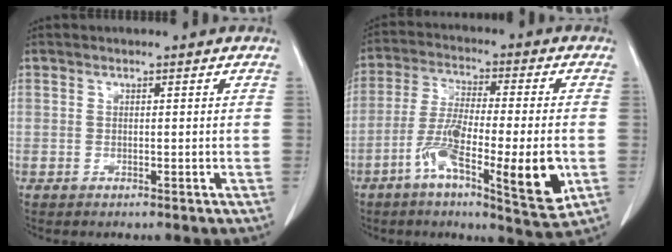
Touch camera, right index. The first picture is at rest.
{"total": 15.0, "force": [-5.0, 2.1, 14.0], "torque": [-0.241, -0.015, -0.083]}